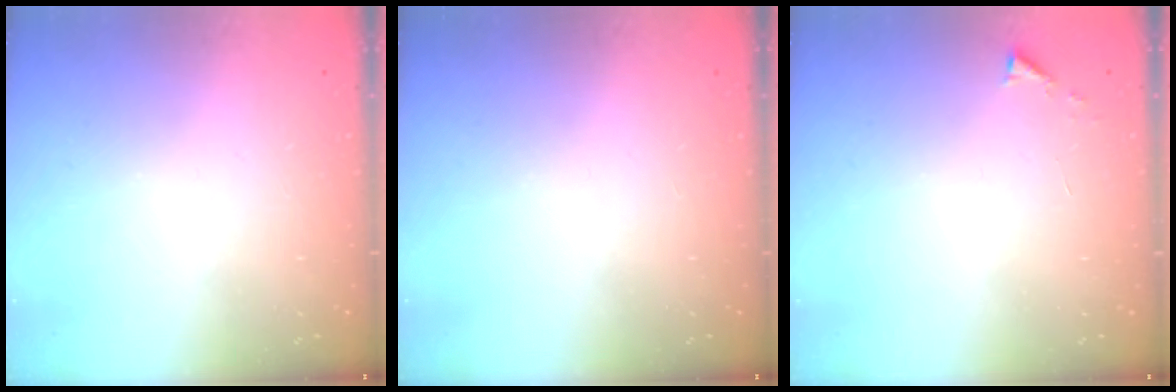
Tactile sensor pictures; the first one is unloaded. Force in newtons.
{"total": 0.0}
{"total": 2.9, "press": 2.9, "slide": 0.4}